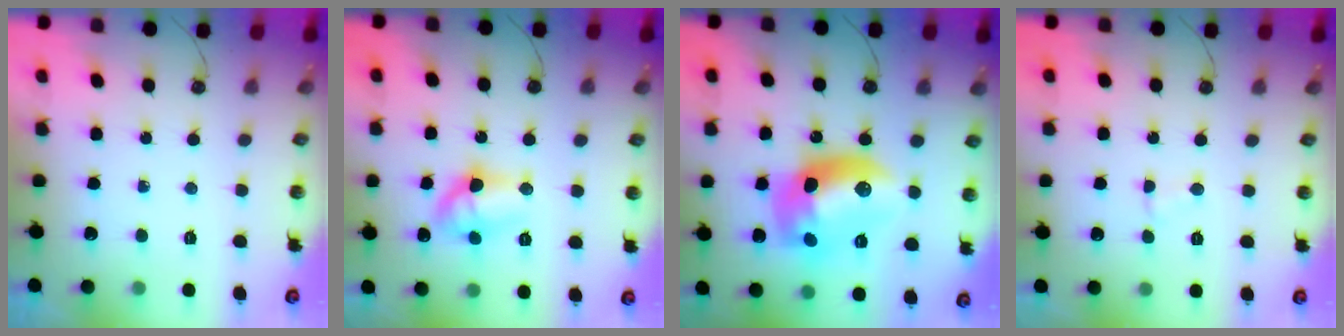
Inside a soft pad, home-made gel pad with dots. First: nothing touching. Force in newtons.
{"total": 10.6, "press": 10.6, "slide": 0.8}
{"total": 16.1, "press": 16.0, "slide": 1.0}
{"total": 2.3, "press": 2.3, "slide": 0.2}